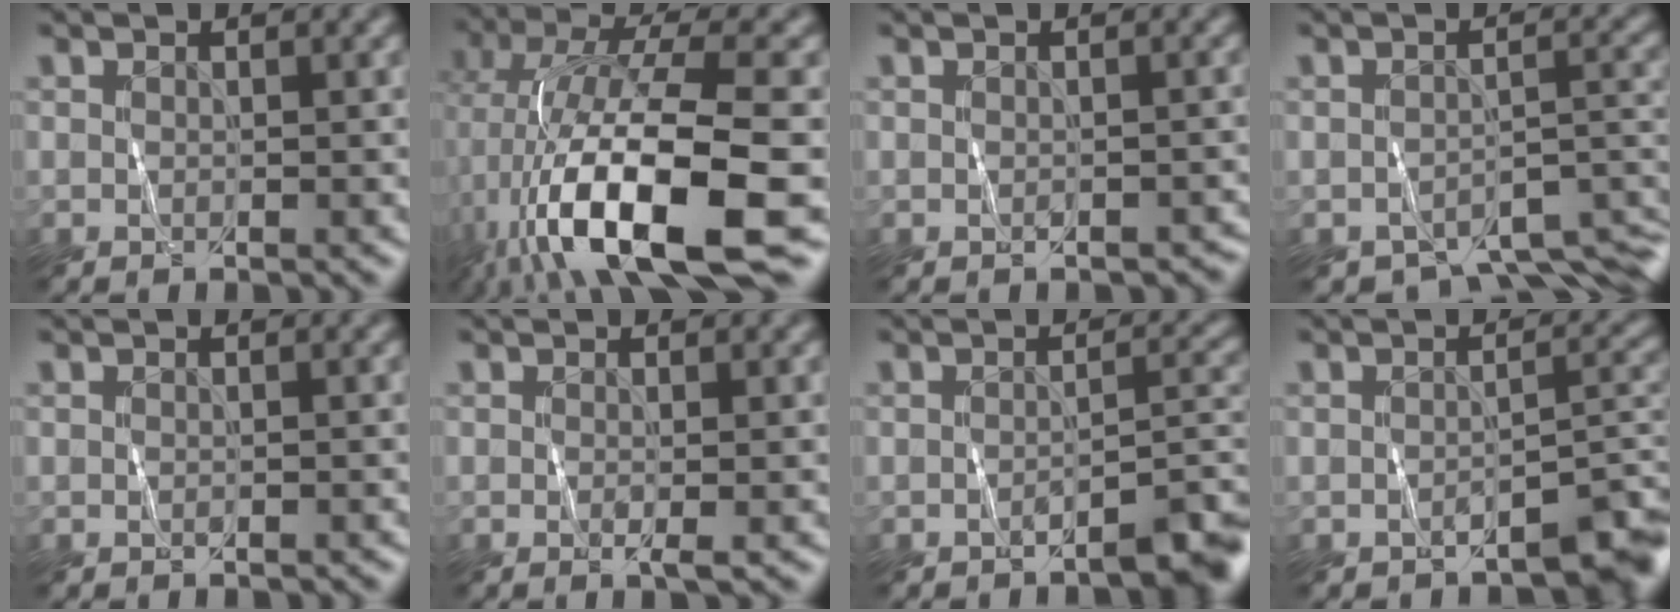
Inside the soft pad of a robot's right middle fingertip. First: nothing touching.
{"total": 13.8, "force": [-4.3, 4.5, 12.4], "torque": [-0.224, -0.004, -0.078]}
{"total": 0.9, "force": [-0.3, 0.7, 0.5], "torque": [-0.008, -0.006, -0.002]}
{"total": 6.4, "force": [-5.3, 2.2, 2.8], "torque": [-0.026, -0.023, -0.063]}
{"total": 0.0}
{"total": 1.0, "force": [0.1, 0.1, 1.0], "torque": [-0.016, -0.004, 0.000]}
{"total": 3.2, "force": [-2.3, 0.6, 2.1], "torque": [-0.024, 0.012, -0.035]}
{"total": 3.2, "force": [-2.3, 1.0, 2.1], "torque": [-0.021, 0.005, -0.031]}